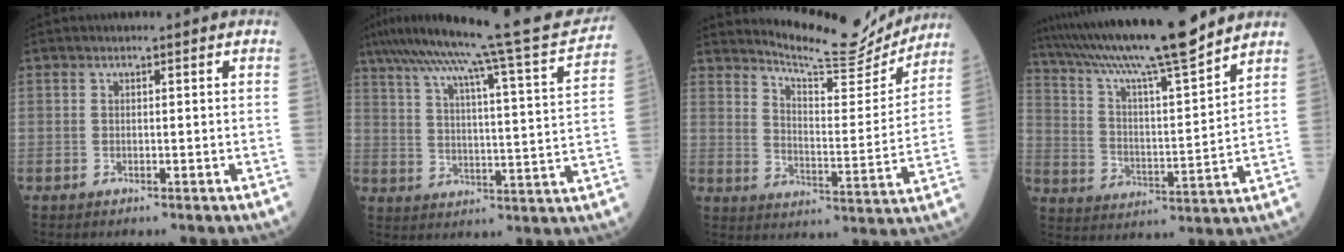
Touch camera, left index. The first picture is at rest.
{"total": 23.7, "force": [20.7, -0.3, 11.7], "torque": [-0.192, -0.015, 0.279]}
{"total": 14.0, "force": [13.7, 1.1, 2.7], "torque": [-0.045, -0.037, 0.189]}
{"total": 19.5, "force": [16.5, -0.1, 10.3], "torque": [-0.183, 0.006, 0.270]}